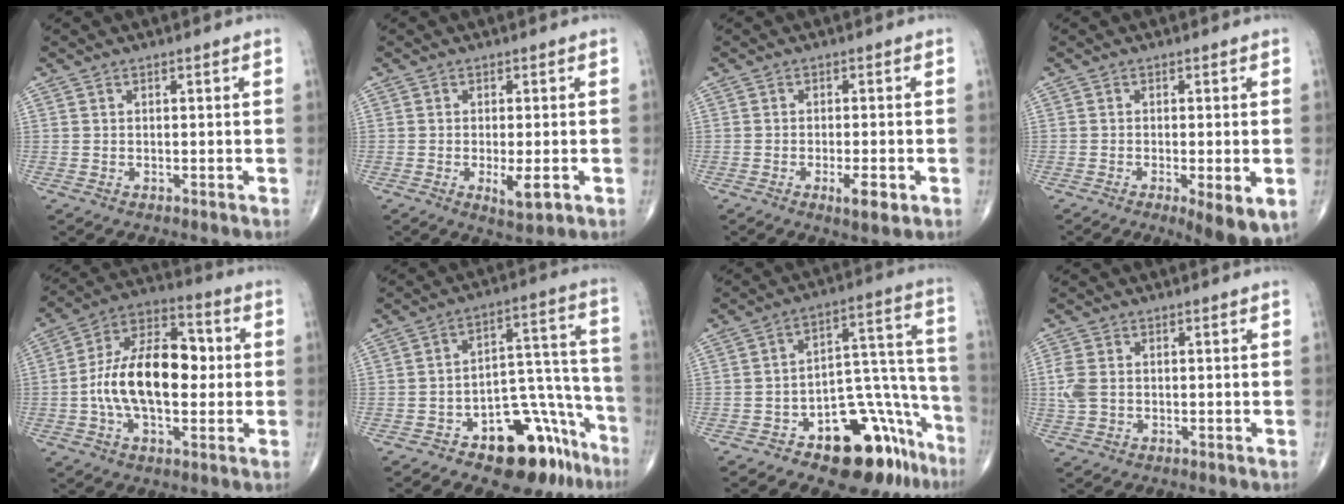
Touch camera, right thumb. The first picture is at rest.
{"total": 4.3, "force": [-1.2, 1.2, 3.9], "torque": [-0.065, -0.011, -0.017]}
{"total": 4.4, "force": [-1.8, 1.1, 3.8], "torque": [-0.060, -0.005, -0.027]}
{"total": 7.7, "force": [-2.7, 2.0, 6.9], "torque": [-0.098, -0.017, -0.039]}
{"total": 18.0, "force": [-0.5, 9.9, 15.0], "torque": [-0.249, 0.032, -0.017]}
{"total": 18.0, "force": [-10.9, 9.0, 11.1], "torque": [-0.089, 0.110, -0.156]}
{"total": 19.5, "force": [-11.8, 9.4, 12.4], "torque": [-0.087, 0.119, -0.169]}
{"total": 3.9, "force": [0.0, 2.7, 2.8], "torque": [-0.082, 0.003, -0.001]}